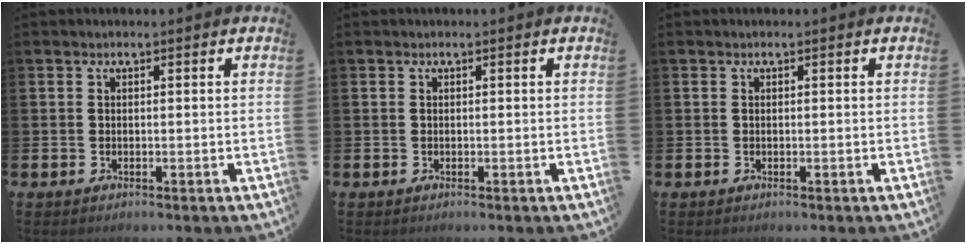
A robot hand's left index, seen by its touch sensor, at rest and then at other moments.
{"total": 0.0}
{"total": 0.0}